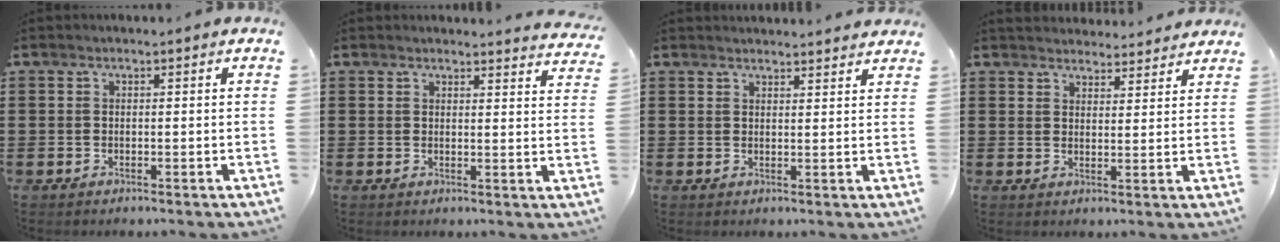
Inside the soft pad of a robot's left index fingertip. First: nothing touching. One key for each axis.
{"total": 2.7, "fx": 2.7, "fy": -0.2, "fz": 0.2, "tx": -0.005, "ty": -0.014, "tz": 0.050}
{"total": 2.1, "fx": 2.1, "fy": -0.1, "fz": 0.0, "tx": -0.005, "ty": -0.003, "tz": 0.041}
{"total": 3.4, "fx": 3.4, "fy": 0.4, "fz": -0.1, "tx": 0.000, "ty": -0.015, "tz": 0.062}